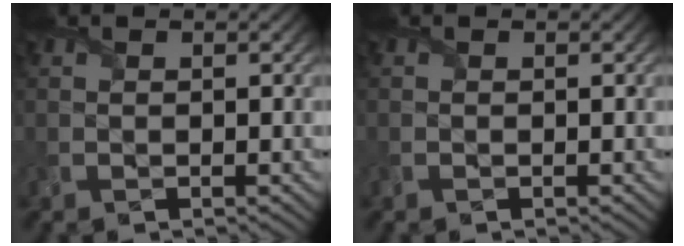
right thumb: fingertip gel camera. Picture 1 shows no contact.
{"total": 0.0}